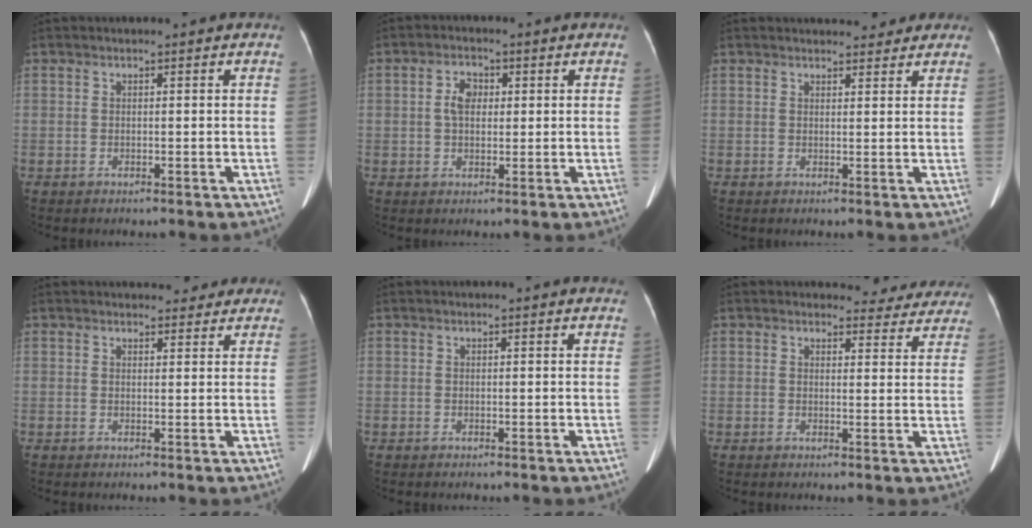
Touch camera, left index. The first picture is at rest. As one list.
[{"total": 3.5, "force": [0.6, 2.1, 2.7], "torque": [-0.054, 0.013, 0.010]}, {"total": 6.6, "force": [6.0, 1.9, 2.0], "torque": [-0.015, 0.010, 0.068]}, {"total": 6.7, "force": [6.1, 2.0, 2.0], "torque": [-0.010, 0.006, 0.066]}, {"total": 1.2, "force": [1.2, -0.1, 0.3], "torque": [-0.014, -0.002, 0.006]}, {"total": 8.8, "force": [8.4, 2.6, 0.3], "torque": [0.035, -0.015, 0.069]}]